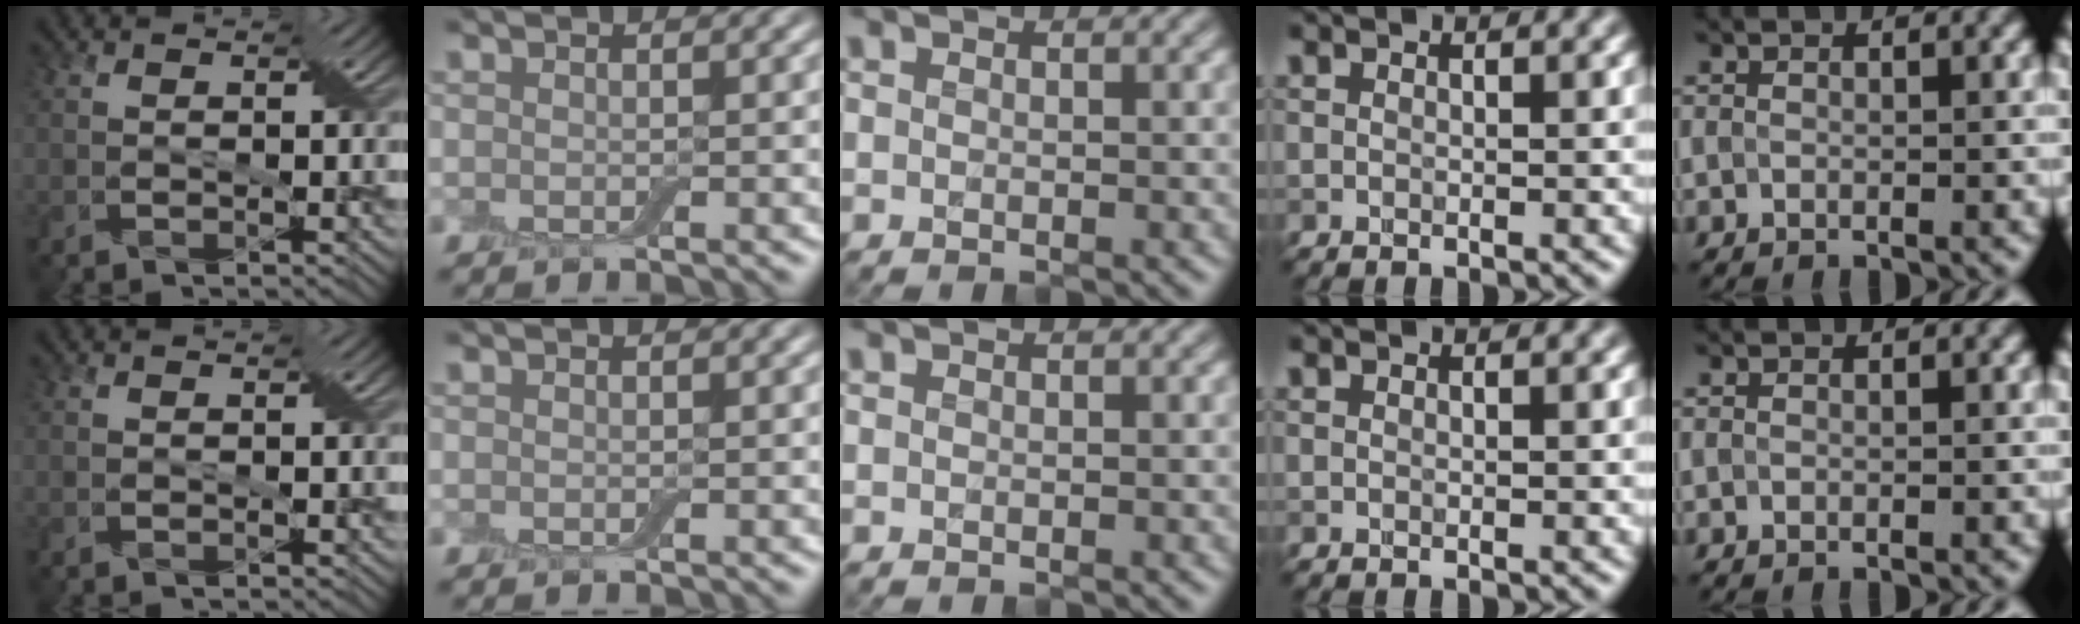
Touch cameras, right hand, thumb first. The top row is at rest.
{}